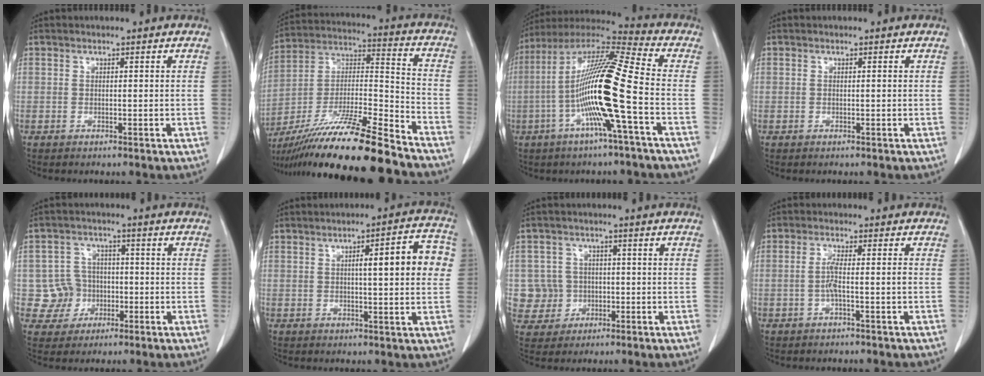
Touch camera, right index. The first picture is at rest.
{"total": 22.8, "force": [-18.4, 0.1, 13.5], "torque": [-0.248, -0.025, -0.331]}
{"total": 17.1, "force": [-3.9, -0.4, 16.6], "torque": [-0.320, 0.005, -0.084]}
{"total": 0.0}
{"total": 5.9, "force": [-1.2, 5.7, 0.3], "torque": [0.000, 0.012, -0.017]}
{"total": 9.0, "force": [1.6, 1.5, 8.7], "torque": [-0.114, 0.020, 0.017]}
{"total": 6.7, "force": [-0.6, 6.6, 0.0], "torque": [-0.002, 0.015, -0.004]}
{"total": 2.8, "force": [-0.9, -0.3, 2.7], "torque": [-0.054, 0.006, -0.015]}